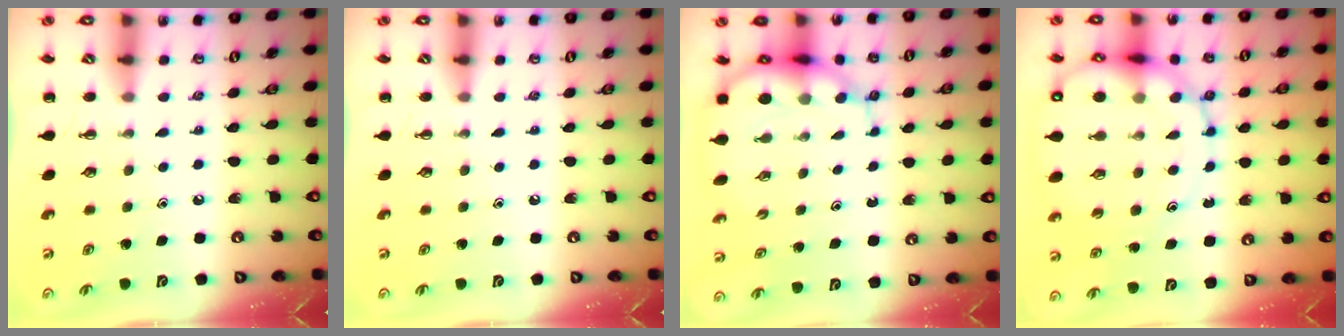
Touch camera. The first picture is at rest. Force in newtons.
{"total": 0.0}
{"total": 7.3, "press": 6.9, "slide": 2.3}
{"total": 15.9, "press": 15.6, "slide": 3.3}